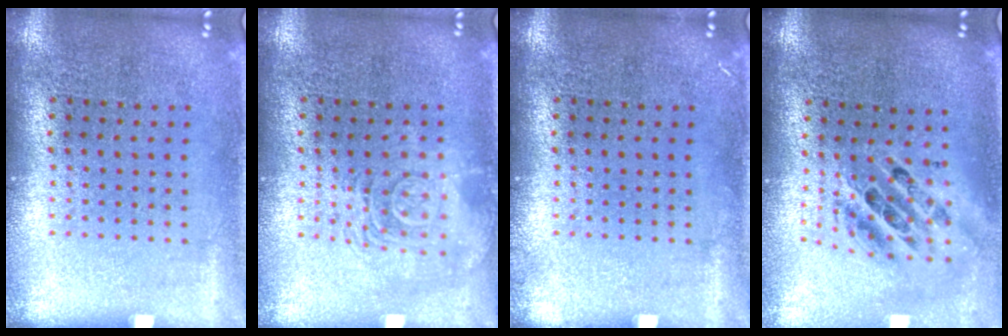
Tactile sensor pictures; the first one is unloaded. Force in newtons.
{"total": 2.5, "press": 2.5, "slide": 0.5}
{"total": 0.6, "press": 0.6, "slide": 0.2}
{"total": 2.0, "press": 1.5, "slide": 1.3}